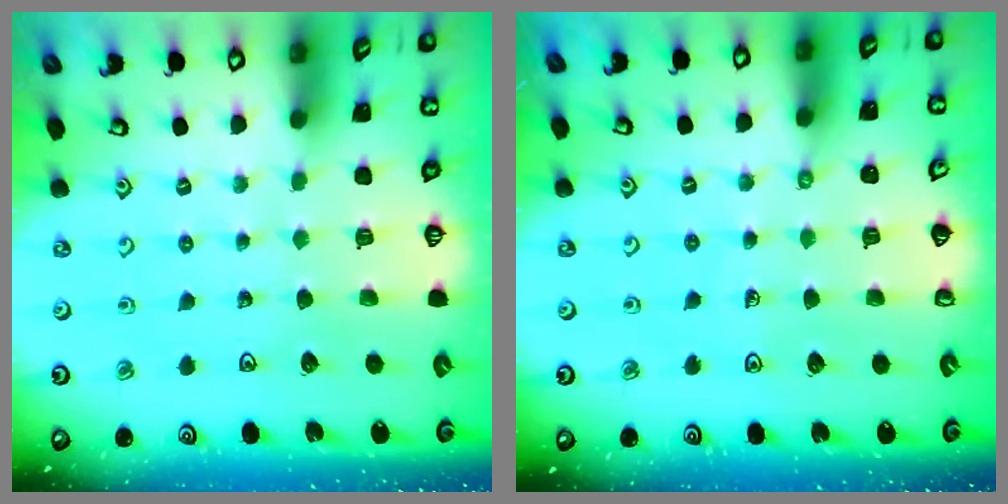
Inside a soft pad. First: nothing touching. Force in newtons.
{"total": 4.4, "press": 4.4, "slide": 0.6}